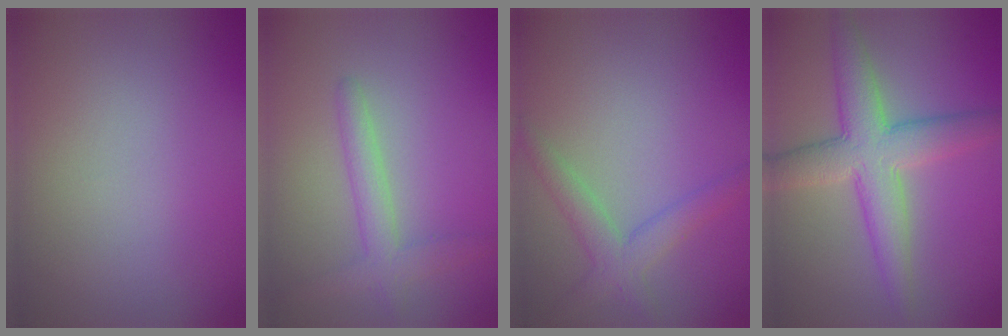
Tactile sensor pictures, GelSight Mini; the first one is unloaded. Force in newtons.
{"total": 2.7, "press": 2.7, "slide": 0.2}
{"total": 3.0, "press": 3.0, "slide": 0.1}
{"total": 6.4, "press": 6.4, "slide": 0.2}